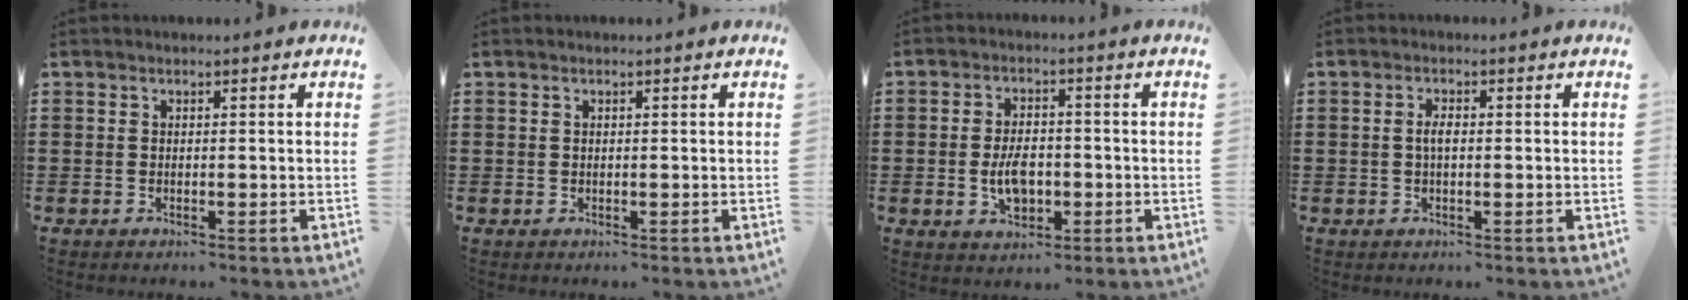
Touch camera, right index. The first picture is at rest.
{"total": 0.0}
{"total": 5.6, "force": [-1.1, 3.4, 4.2], "torque": [-0.070, -0.003, -0.023]}
{"total": 2.1, "force": [0.0, 0.8, 1.9], "torque": [-0.038, 0.003, -0.002]}